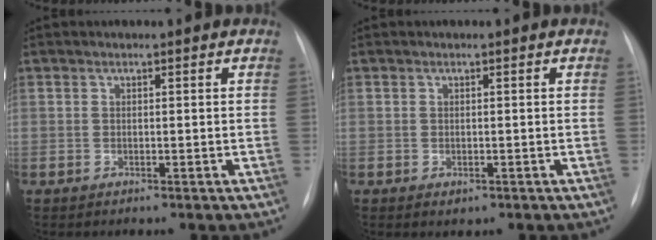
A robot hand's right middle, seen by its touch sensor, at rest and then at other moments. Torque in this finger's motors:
{"motor_torque": [0.02, 0.00, 0.09, 0.02]}